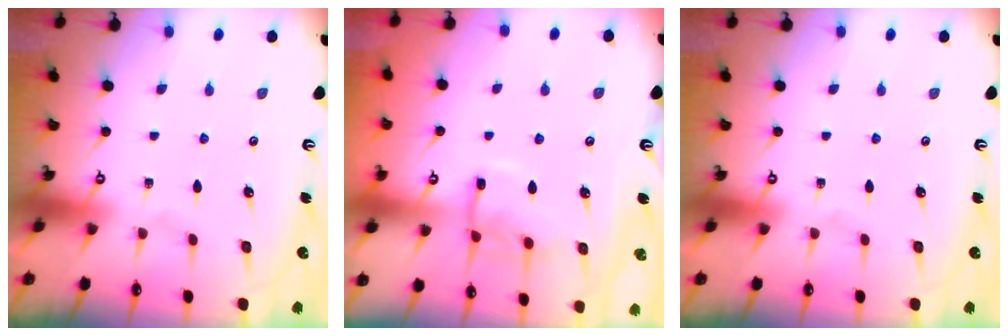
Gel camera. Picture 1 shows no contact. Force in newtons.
{"total": 10.2, "press": 10.2, "slide": 1.1}
{"total": 0.0}